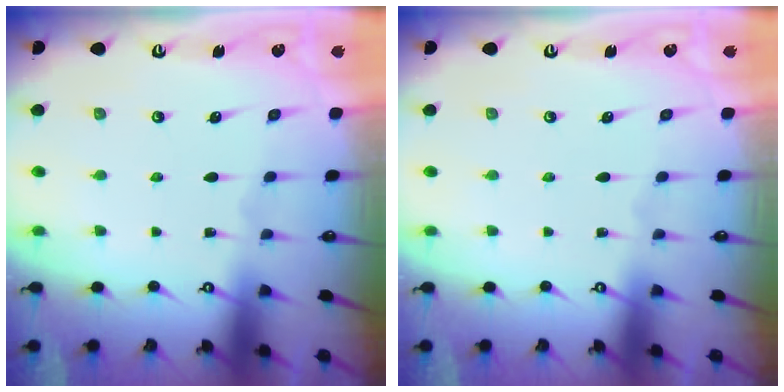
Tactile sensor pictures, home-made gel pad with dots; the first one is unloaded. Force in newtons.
{"total": 0.0}